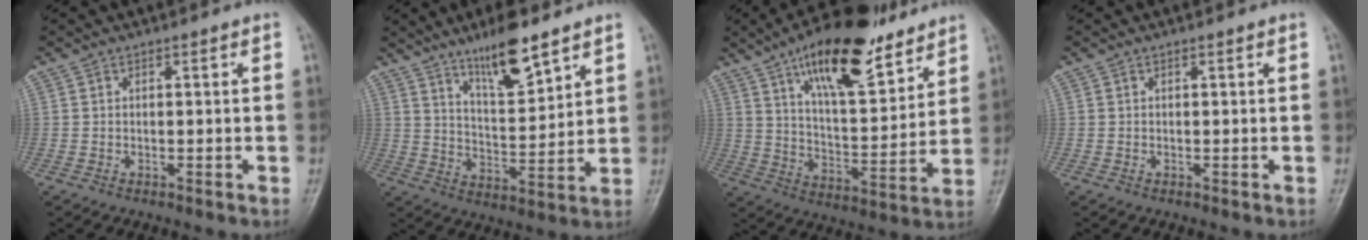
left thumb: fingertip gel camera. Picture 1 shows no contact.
{"total": 11.3, "force": [8.0, 2.8, 7.5], "torque": [-0.113, -0.055, 0.145]}
{"total": 20.3, "force": [13.1, 7.5, 13.6], "torque": [-0.185, -0.061, 0.221]}
{"total": 0.0}